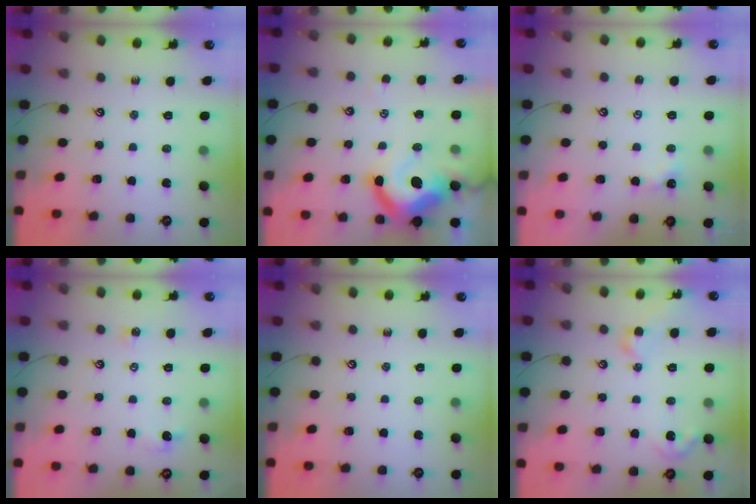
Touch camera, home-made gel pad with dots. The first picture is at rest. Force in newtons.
{"total": 11.8, "press": 11.6, "slide": 2.1}
{"total": 0.6, "press": 0.5, "slide": 0.3}
{"total": 1.7, "press": 1.6, "slide": 0.5}
{"total": 0.0}
{"total": 4.9, "press": 4.8, "slide": 1.0}